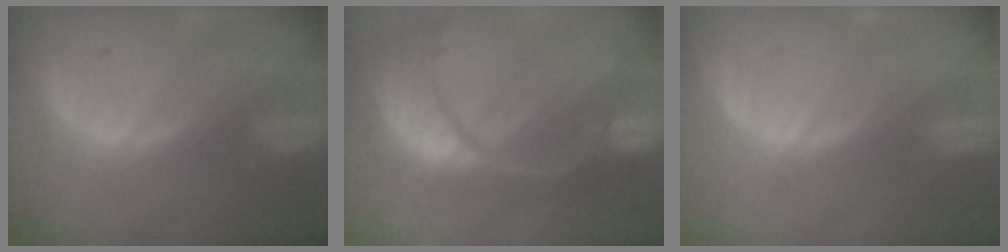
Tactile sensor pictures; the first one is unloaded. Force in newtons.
{"total": 13.2, "press": 10.7, "slide": 7.9}
{"total": 0.0}